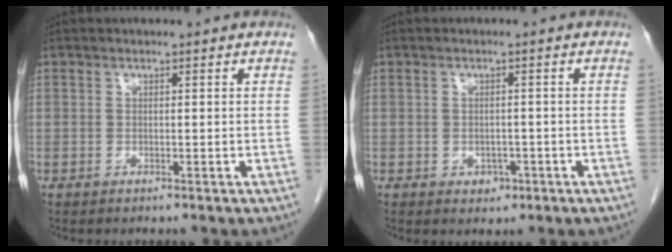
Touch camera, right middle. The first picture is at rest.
{"total": 2.0, "force": [-0.9, 1.5, 1.0], "torque": [-0.014, 0.002, -0.005]}